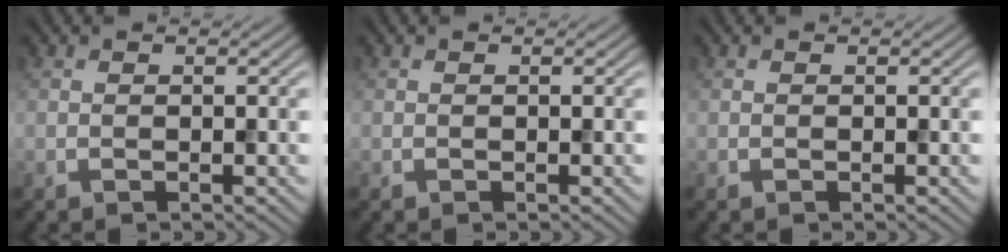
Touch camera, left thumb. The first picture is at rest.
{"total": 0.0}
{"total": 0.0}